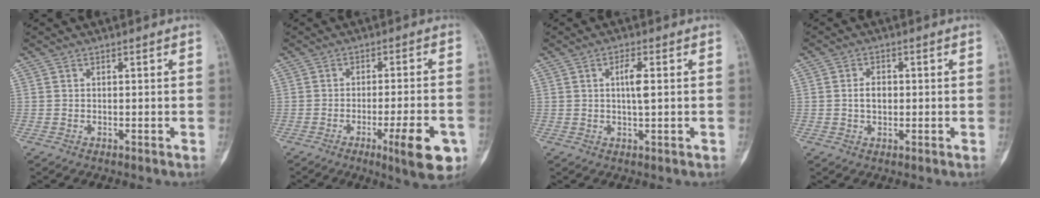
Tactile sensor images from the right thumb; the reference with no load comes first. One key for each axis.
{"total": 10.8, "fx": -4.5, "fy": 2.2, "fz": 9.6, "tx": -0.127, "ty": 0.008, "tz": -0.059}
{"total": 4.0, "fx": 0.5, "fy": 1.0, "fz": 3.8, "tx": -0.071, "ty": 0.001, "tz": 0.008}
{"total": 3.2, "fx": 0.0, "fy": 2.2, "fz": 2.3, "tx": -0.034, "ty": 0.006, "tz": -0.002}